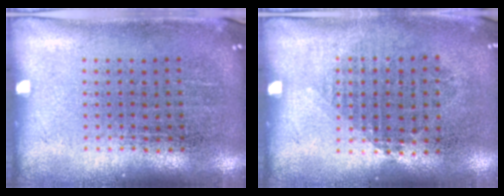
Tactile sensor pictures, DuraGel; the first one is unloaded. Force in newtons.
{"total": 0.9, "press": 0.8, "slide": 0.4}